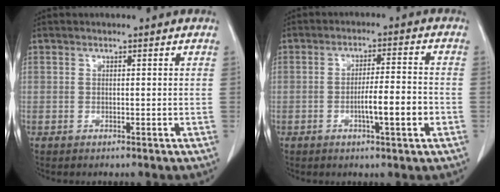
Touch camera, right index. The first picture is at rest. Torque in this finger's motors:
{"motor_torque": [0.91, -0.36, 0.51, 0.07]}